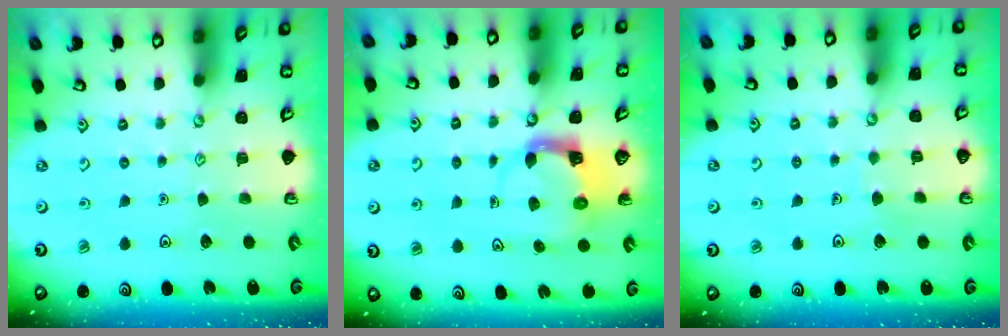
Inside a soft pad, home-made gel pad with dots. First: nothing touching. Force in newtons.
{"total": 3.9, "press": 3.8, "slide": 0.6}
{"total": 1.8, "press": 1.8, "slide": 0.0}